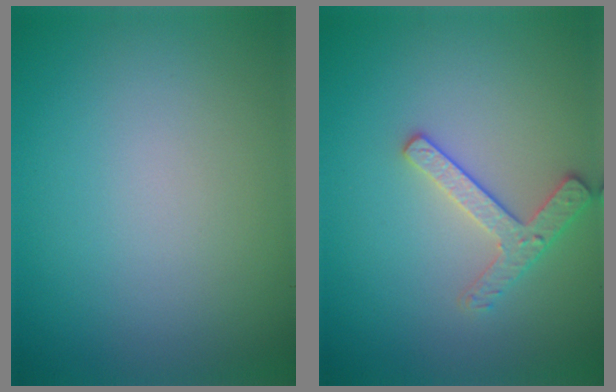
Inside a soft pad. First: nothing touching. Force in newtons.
{"total": 2.5, "press": 2.4, "slide": 0.5}